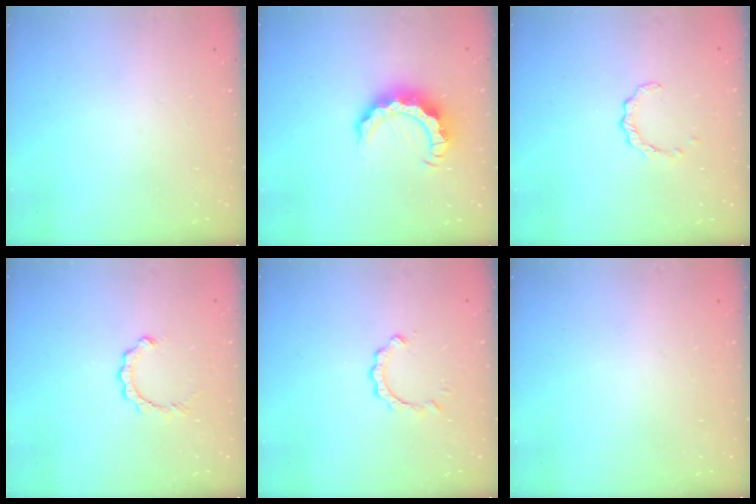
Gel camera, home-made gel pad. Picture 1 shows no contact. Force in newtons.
{"total": 10.1, "press": 10.1, "slide": 0.7}
{"total": 2.4, "press": 2.4, "slide": 0.4}
{"total": 2.3, "press": 2.3, "slide": 0.3}
{"total": 2.7, "press": 2.7, "slide": 0.3}
{"total": 0.0}